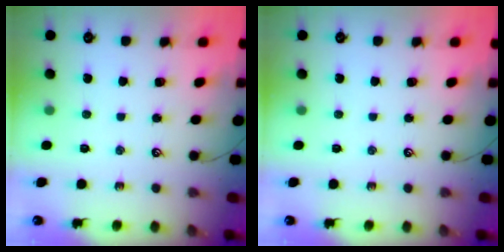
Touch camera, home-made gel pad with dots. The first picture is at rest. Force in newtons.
{"total": 0.0}